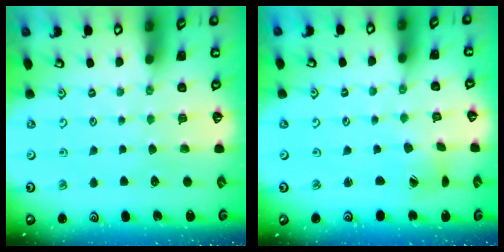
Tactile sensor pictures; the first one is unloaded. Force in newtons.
{"total": 2.5, "press": 2.5, "slide": 0.4}